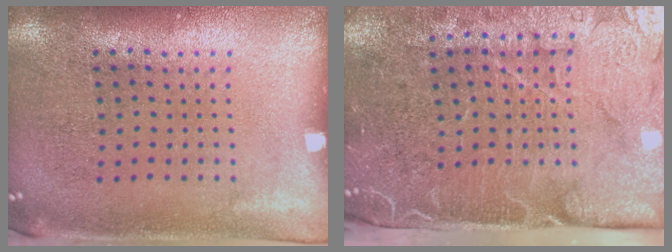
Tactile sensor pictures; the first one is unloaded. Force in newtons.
{"total": 4.8, "press": 4.0, "slide": 2.7}